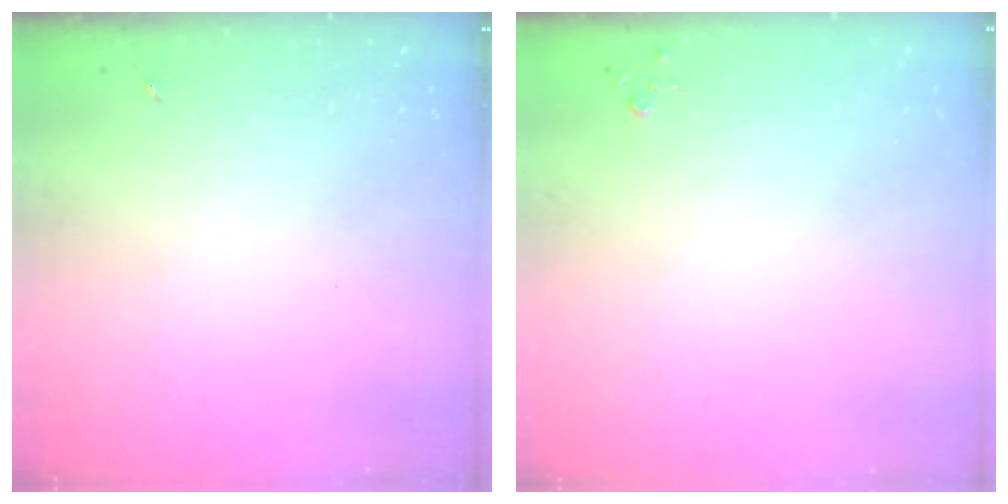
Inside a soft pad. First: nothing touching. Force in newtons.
{"total": 2.8, "press": 2.8, "slide": 0.3}